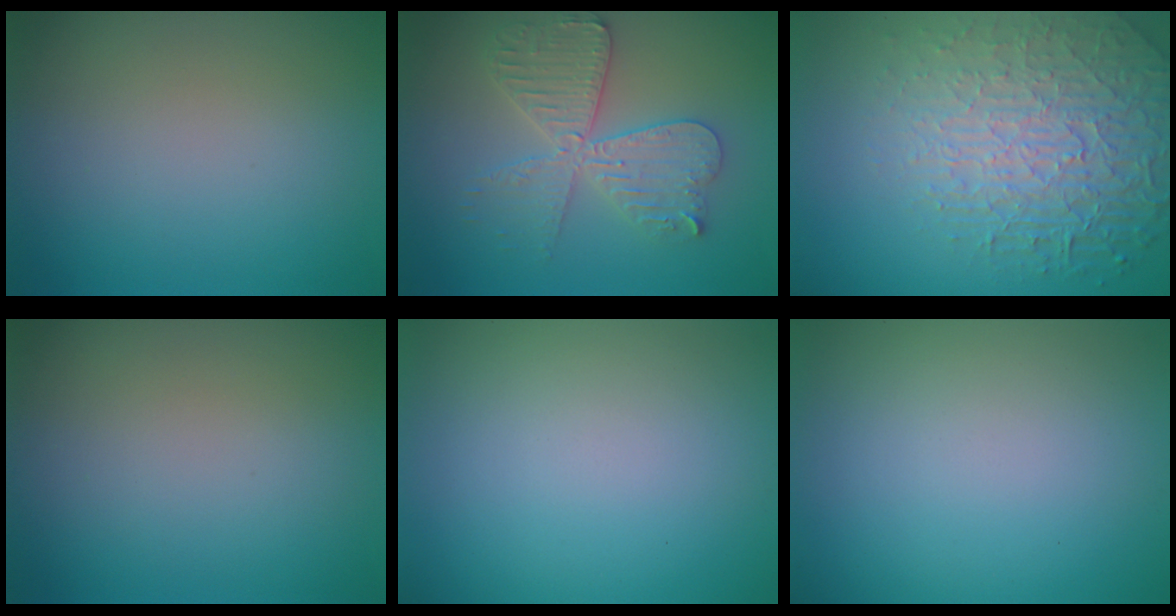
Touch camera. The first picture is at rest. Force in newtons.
{"total": 4.8, "press": 4.7, "slide": 0.7}
{"total": 7.8, "press": 5.5, "slide": 5.6}
{"total": 0.0}
{"total": 0.0}
{"total": 0.0}